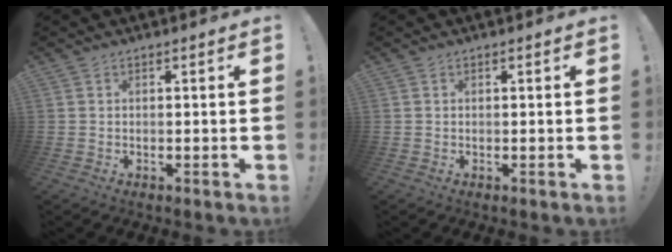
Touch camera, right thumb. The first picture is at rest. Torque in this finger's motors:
{"motor_torque": [-0.07, -0.23, -0.10, 0.19, -0.03]}